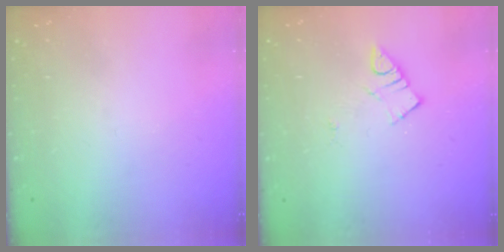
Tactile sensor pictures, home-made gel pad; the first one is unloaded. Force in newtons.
{"total": 3.1, "press": 3.0, "slide": 0.4}